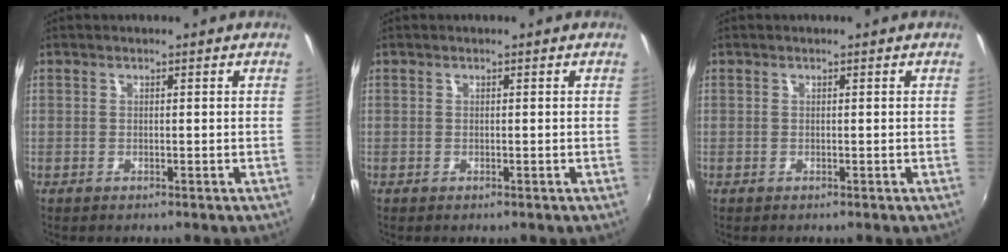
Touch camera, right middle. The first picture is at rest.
{"total": 0.0}
{"total": 0.0}